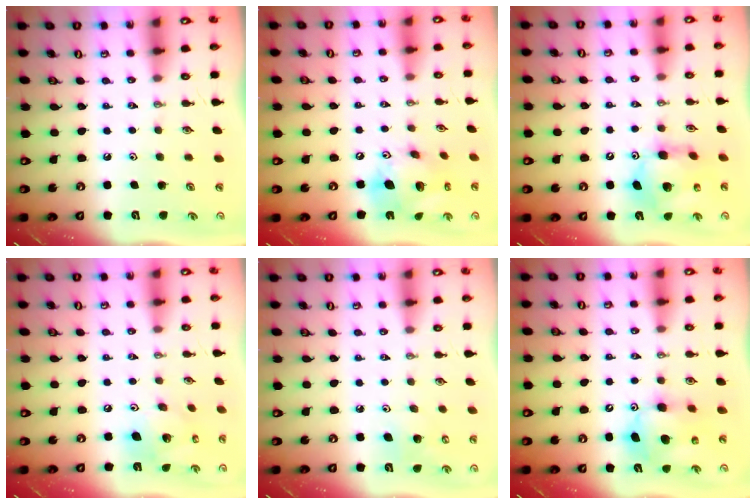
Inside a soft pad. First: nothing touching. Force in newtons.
{"total": 16.5, "press": 16.3, "slide": 3.1}
{"total": 12.4, "press": 12.3, "slide": 1.2}
{"total": 15.1, "press": 14.8, "slide": 2.8}
{"total": 7.3, "press": 7.0, "slide": 2.0}
{"total": 11.6, "press": 11.4, "slide": 2.5}